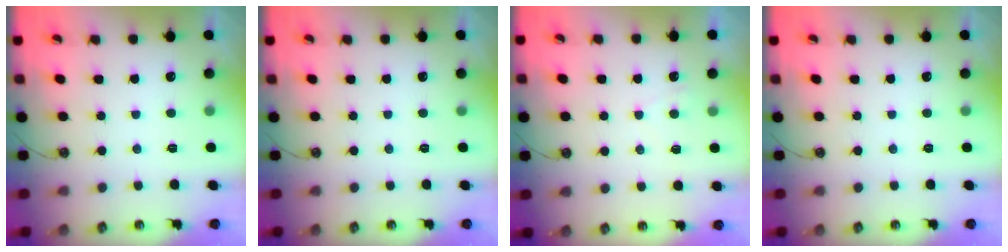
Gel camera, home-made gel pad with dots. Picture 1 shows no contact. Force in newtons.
{"total": 0.0}
{"total": 2.0, "press": 2.0, "slide": 0.4}
{"total": 0.0}